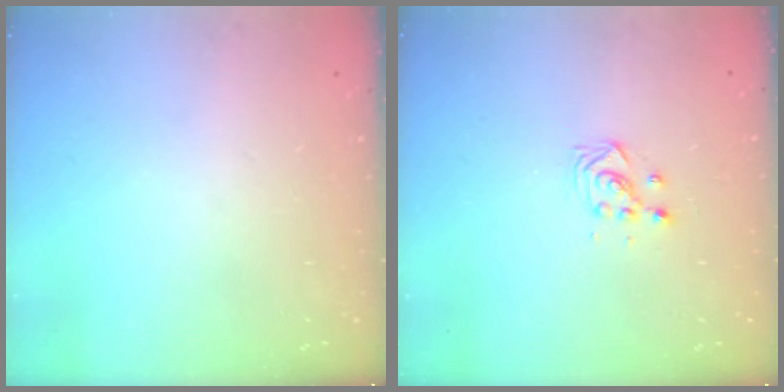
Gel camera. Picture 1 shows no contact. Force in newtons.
{"total": 2.9, "press": 2.9, "slide": 0.3}